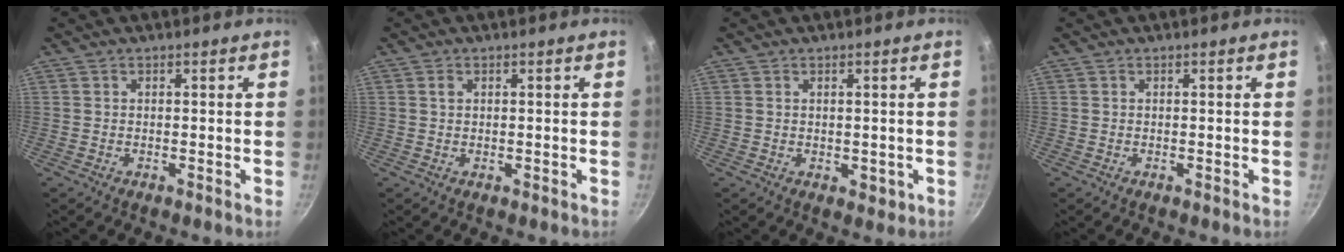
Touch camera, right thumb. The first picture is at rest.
{"total": 1.2, "force": [0.4, 0.9, 0.7], "torque": [-0.007, 0.000, 0.006]}
{"total": 2.2, "force": [-0.1, 1.4, 1.7], "torque": [-0.017, -0.003, 0.000]}
{"total": 0.0}